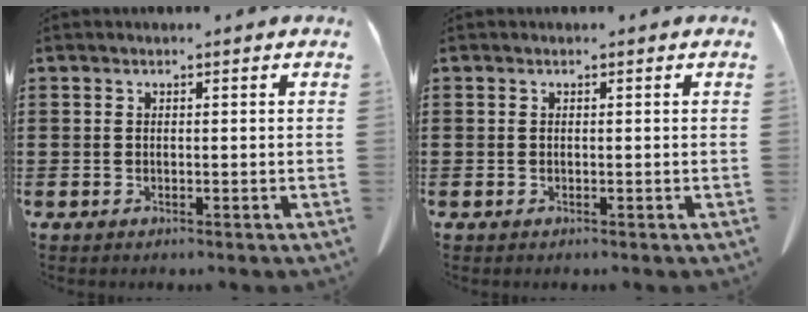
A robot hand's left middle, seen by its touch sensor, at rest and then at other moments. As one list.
[{"total": 0.0}]